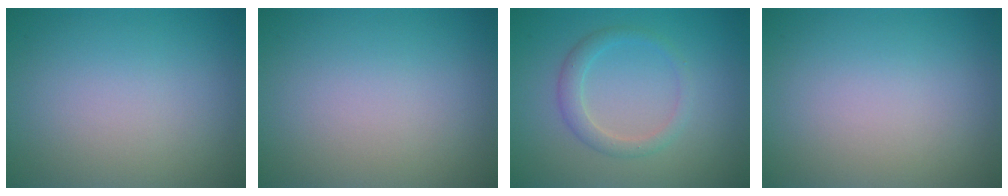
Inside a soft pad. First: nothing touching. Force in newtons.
{"total": 0.0}
{"total": 2.0, "press": 2.0, "slide": 0.1}
{"total": 0.0}